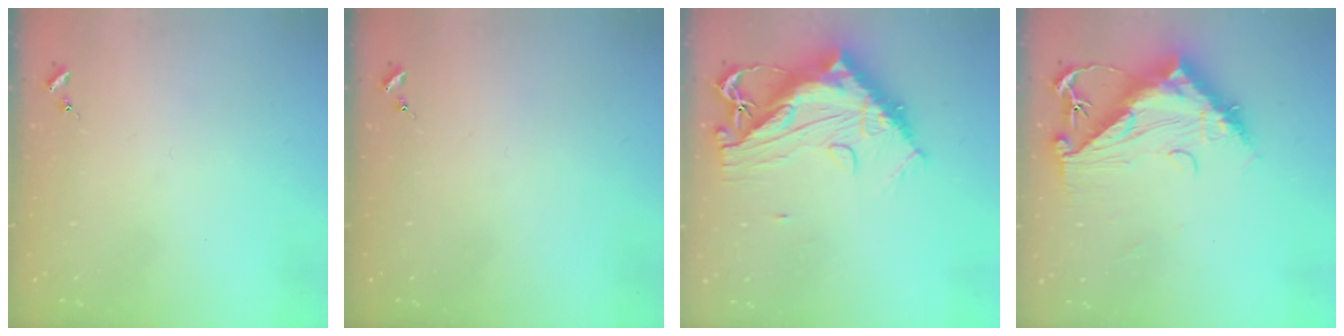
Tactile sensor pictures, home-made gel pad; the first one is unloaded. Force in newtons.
{"total": 0.0}
{"total": 16.4, "press": 16.3, "slide": 1.5}
{"total": 15.4, "press": 15.3, "slide": 1.6}